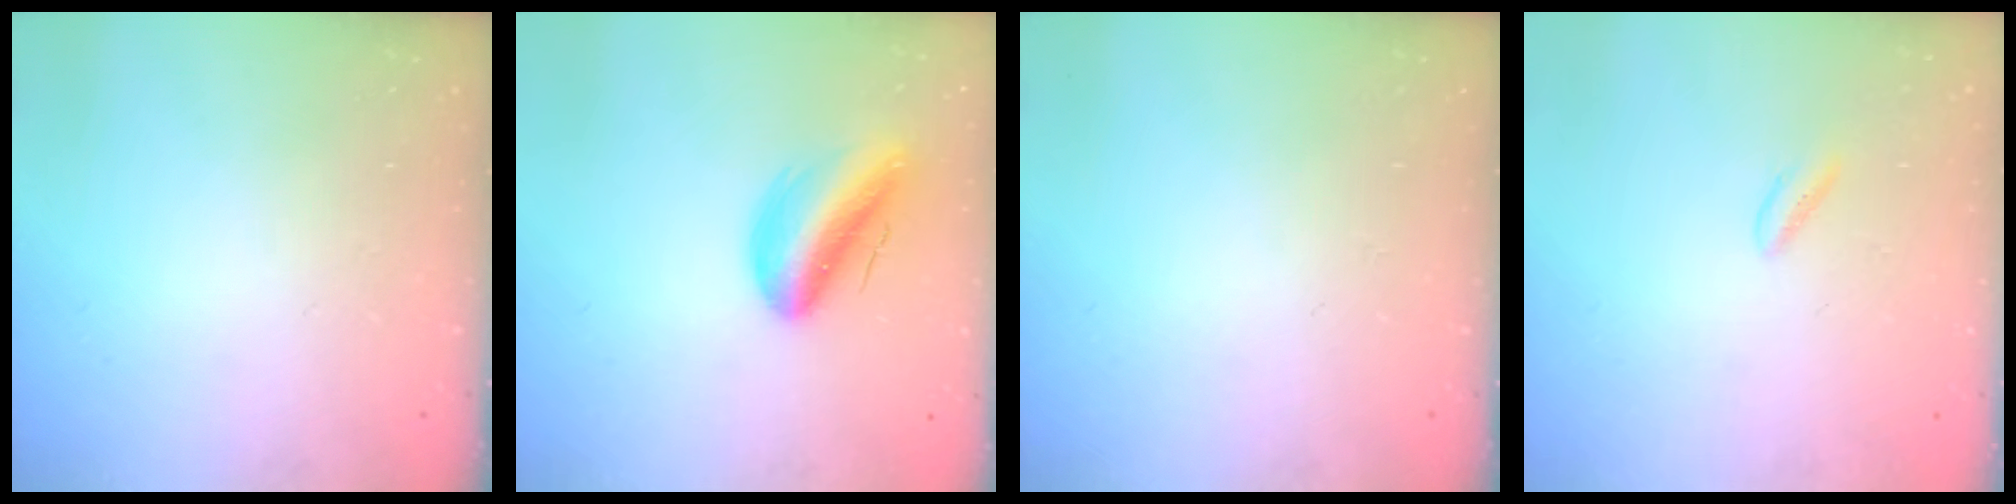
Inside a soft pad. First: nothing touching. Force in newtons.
{"total": 12.8, "press": 12.2, "slide": 3.8}
{"total": 0.0}
{"total": 1.0, "press": 0.8, "slide": 0.6}